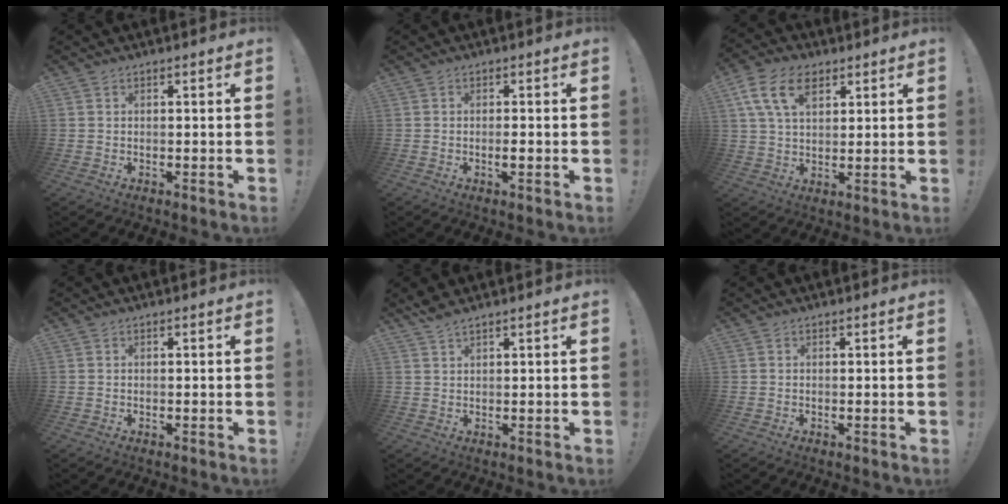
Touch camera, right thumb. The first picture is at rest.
{"total": 1.8, "force": [-0.6, 0.3, 1.6], "torque": [-0.019, -0.004, -0.012]}
{"total": 11.8, "force": [5.6, 7.3, 7.3], "torque": [-0.141, 0.000, 0.107]}
{"total": 0.0}
{"total": 2.3, "force": [2.2, 0.2, 0.8], "torque": [-0.024, -0.005, 0.040]}
{"total": 0.0}